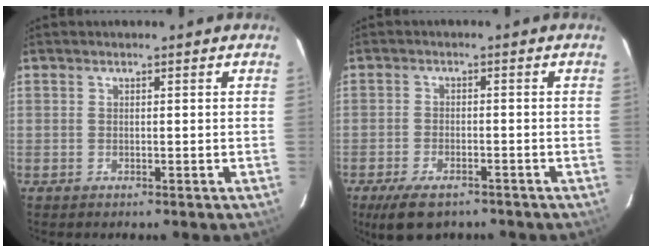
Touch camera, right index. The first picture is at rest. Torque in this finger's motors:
{"motor_torque": [0.52, -0.53, 0.17, 0.05]}